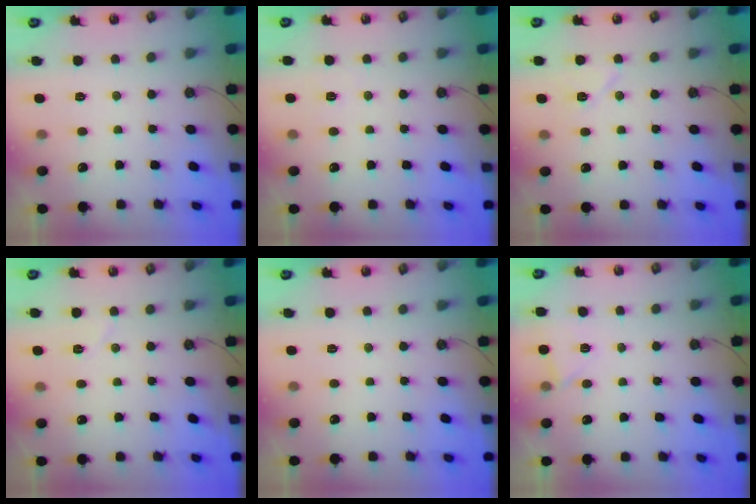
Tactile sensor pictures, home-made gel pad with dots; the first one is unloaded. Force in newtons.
{"total": 2.6, "press": 2.6, "slide": 0.4}
{"total": 6.4, "press": 6.4, "slide": 0.5}
{"total": 4.7, "press": 3.8, "slide": 2.7}
{"total": 0.0}
{"total": 4.0, "press": 4.0, "slide": 0.4}